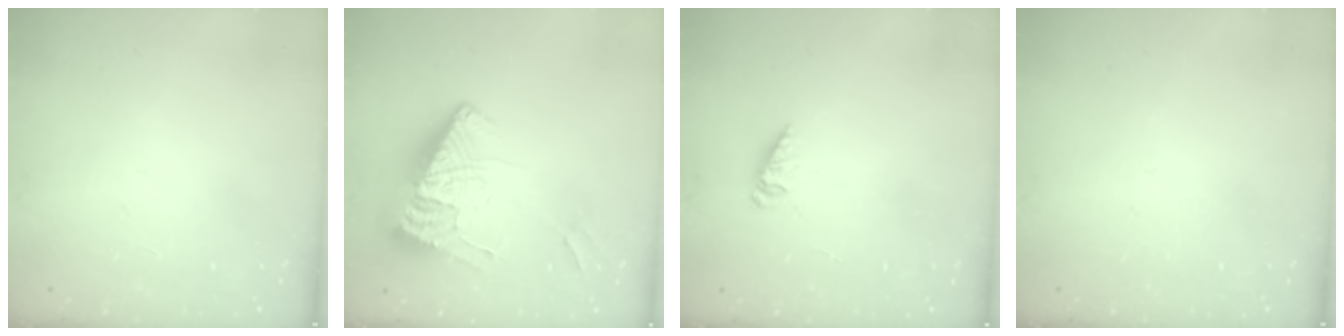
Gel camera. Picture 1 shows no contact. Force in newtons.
{"total": 15.6, "press": 15.5, "slide": 1.9}
{"total": 2.2, "press": 2.2, "slide": 0.3}
{"total": 0.0}